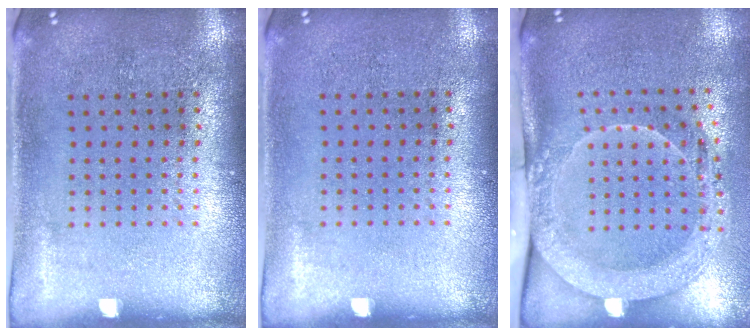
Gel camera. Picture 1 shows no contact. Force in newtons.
{"total": 0.0}
{"total": 2.1, "press": 2.0, "slide": 0.5}